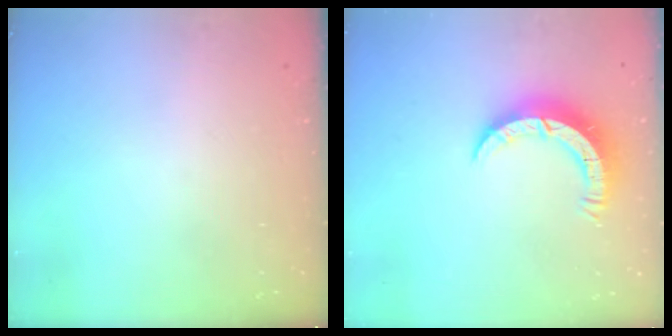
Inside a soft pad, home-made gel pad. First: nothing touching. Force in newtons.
{"total": 7.7, "press": 7.7, "slide": 0.4}